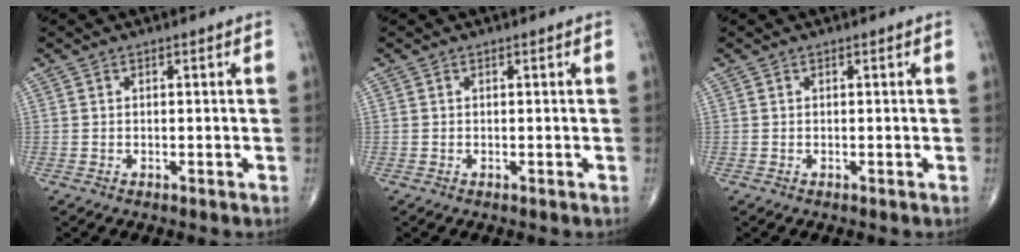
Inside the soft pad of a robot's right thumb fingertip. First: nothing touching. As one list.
[{"total": 0.0}, {"total": 0.0}]